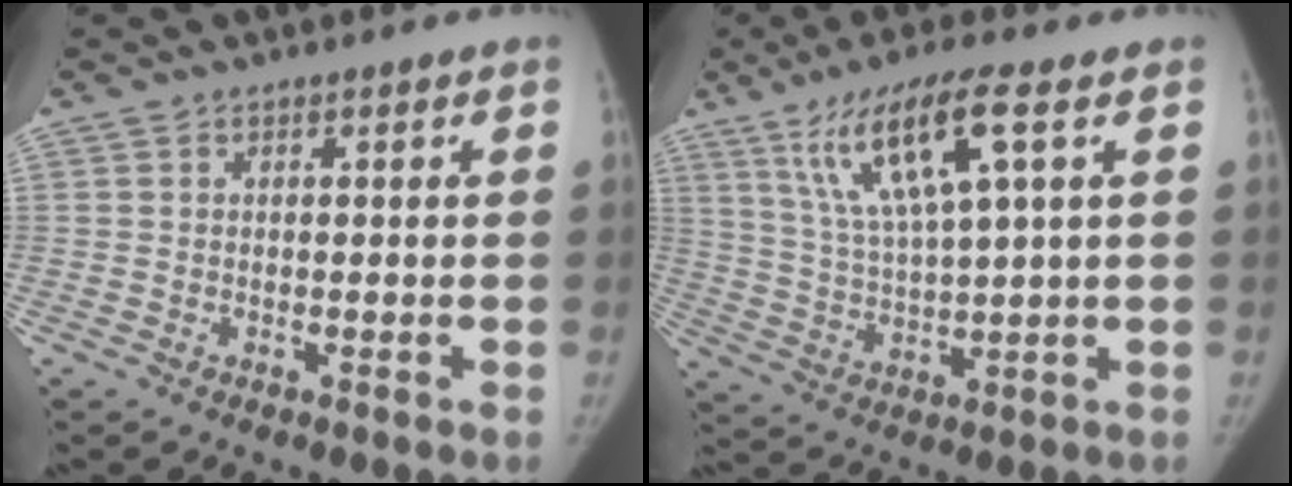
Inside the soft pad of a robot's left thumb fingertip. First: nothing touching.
{"total": 13.3, "force": [6.2, 2.2, 11.5], "torque": [-0.226, -0.016, 0.121]}